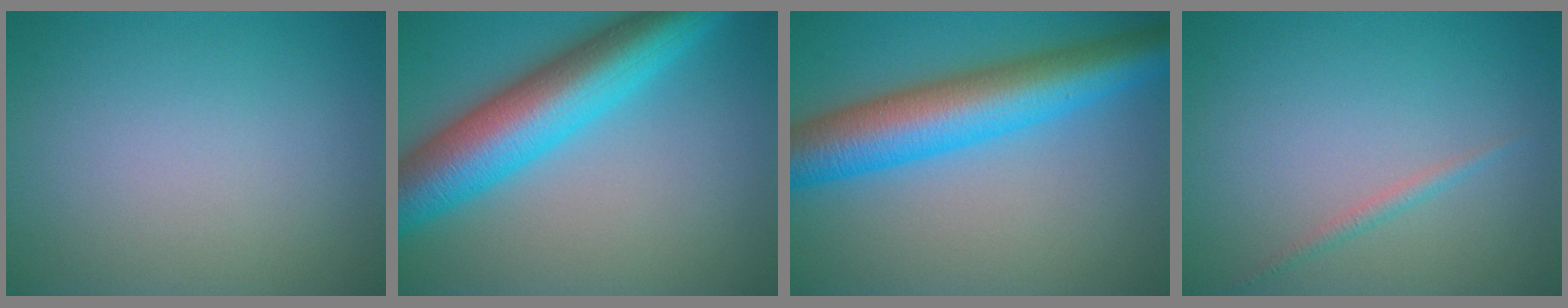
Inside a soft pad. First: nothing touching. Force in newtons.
{"total": 10.6, "press": 10.6, "slide": 0.3}
{"total": 9.8, "press": 9.8, "slide": 0.1}
{"total": 1.0, "press": 1.0, "slide": 0.1}